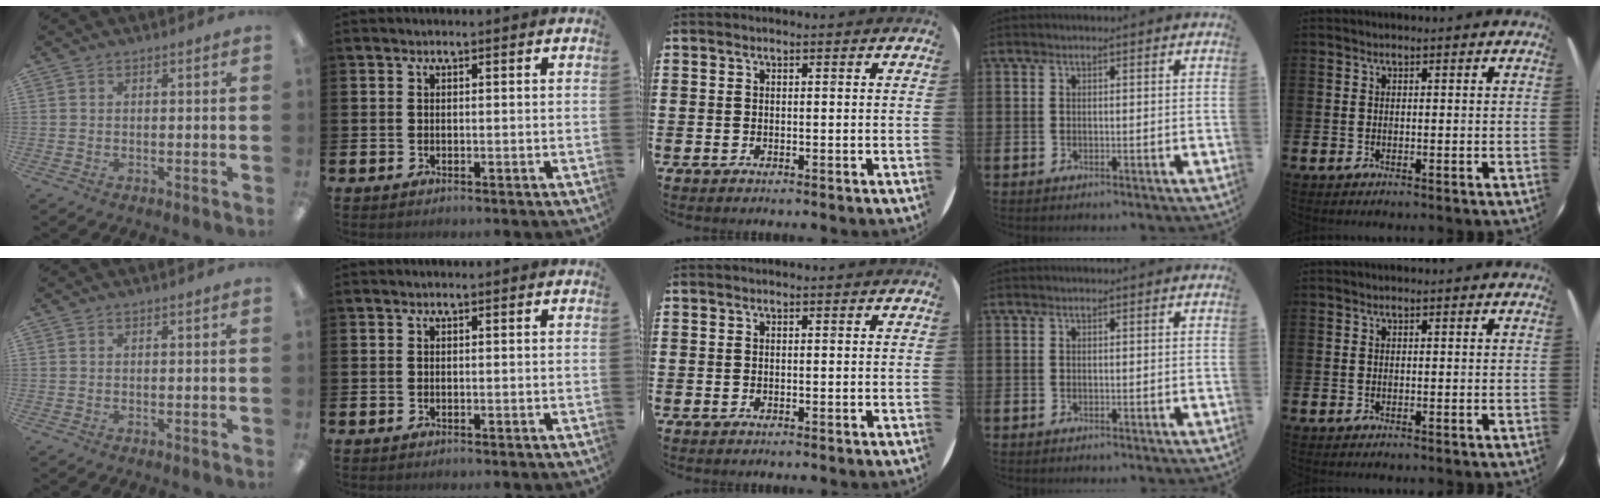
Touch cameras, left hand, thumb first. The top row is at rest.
{}